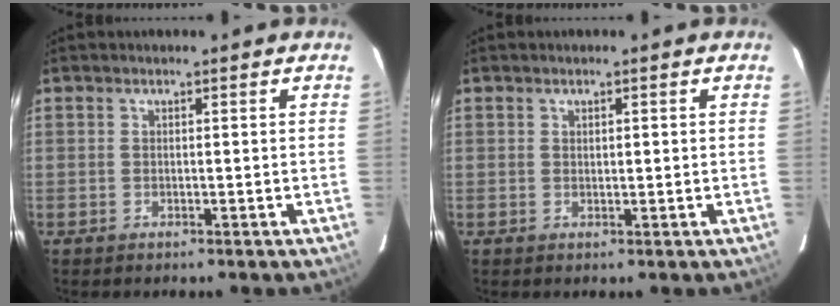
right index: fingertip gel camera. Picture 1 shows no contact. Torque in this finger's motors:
{"motor_torque": [-0.18, -0.05, -0.05, -0.01]}